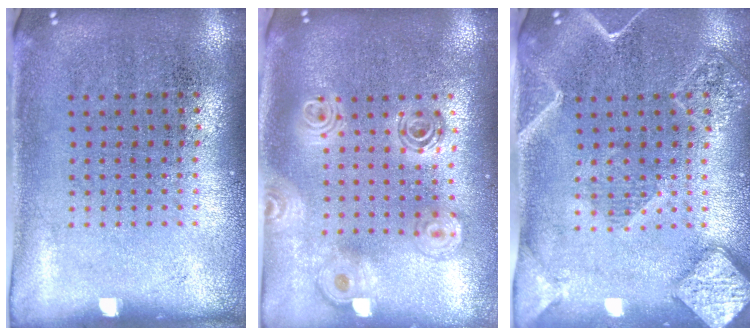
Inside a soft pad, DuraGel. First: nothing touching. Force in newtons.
{"total": 2.1, "press": 1.7, "slide": 1.3}
{"total": 2.4, "press": 2.2, "slide": 0.9}